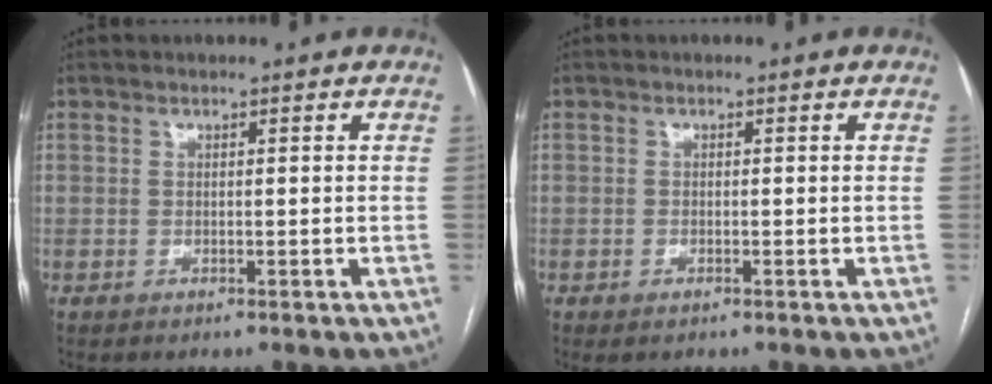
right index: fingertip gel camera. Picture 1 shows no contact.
{"total": 0.8, "force": [-0.5, 0.4, 0.5], "torque": [-0.008, 0.000, -0.003]}